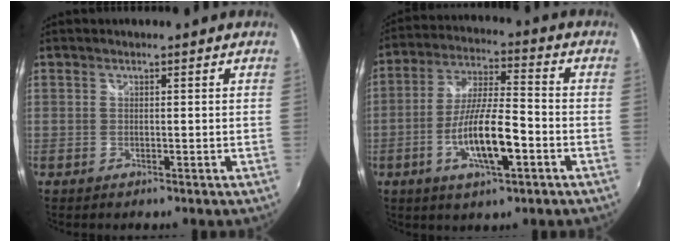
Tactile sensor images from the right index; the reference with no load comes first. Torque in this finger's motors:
{"motor_torque": [0.64, -0.27, 0.49, 0.17]}